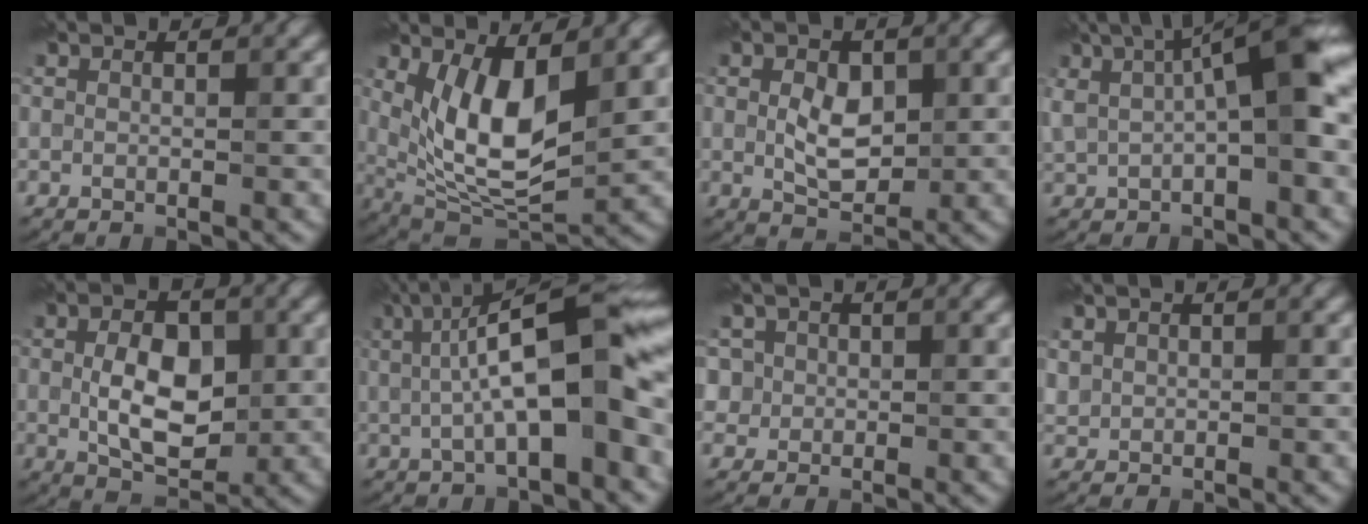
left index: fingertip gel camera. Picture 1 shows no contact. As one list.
[{"total": 8.0, "force": [1.8, 3.4, 7.0], "torque": [-0.138, -0.014, 0.035]}, {"total": 3.5, "force": [0.3, 2.2, 2.7], "torque": [-0.052, -0.001, 0.006]}, {"total": 8.9, "force": [1.7, 2.4, 8.4], "torque": [-0.138, 0.020, 0.022]}, {"total": 6.2, "force": [0.0, 3.7, 4.9], "torque": [-0.089, -0.003, 0.001]}, {"total": 12.2, "force": [1.0, 3.2, 11.7], "torque": [-0.166, 0.026, 0.008]}, {"total": 3.6, "force": [1.2, 3.3, 0.8], "torque": [-0.008, 0.016, 0.015]}, {"total": 0.9, "force": [0.6, 0.7, -0.1], "torque": [0.000, -0.001, 0.014]}]